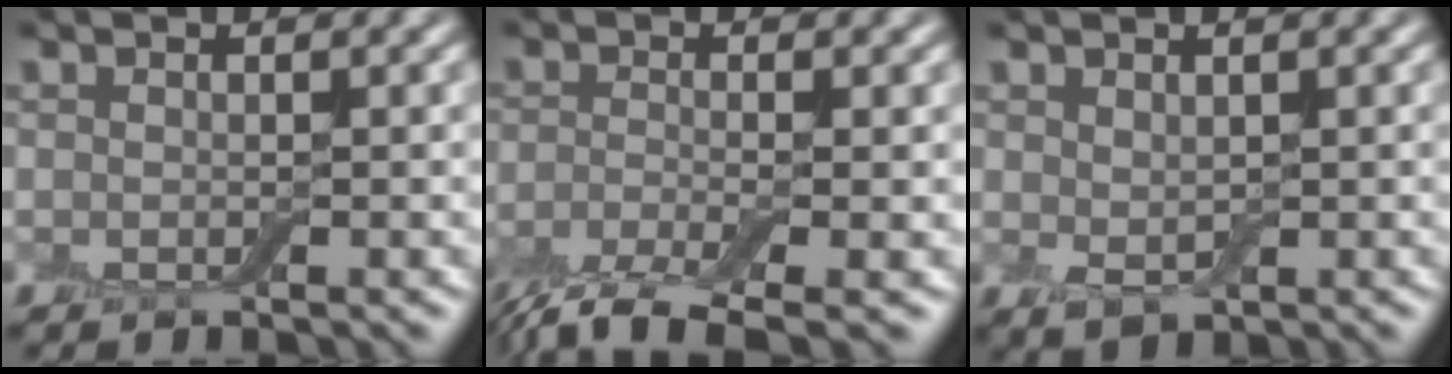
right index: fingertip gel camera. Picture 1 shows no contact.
{"total": 5.3, "force": [-3.6, 1.5, 3.6], "torque": [-0.069, -0.012, -0.076]}
{"total": 1.6, "force": [0.6, 1.0, 1.1], "torque": [-0.023, -0.002, 0.018]}